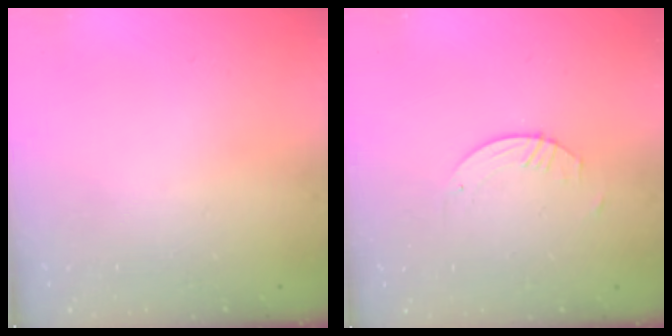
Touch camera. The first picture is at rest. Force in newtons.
{"total": 0.8, "press": 0.8, "slide": 0.2}